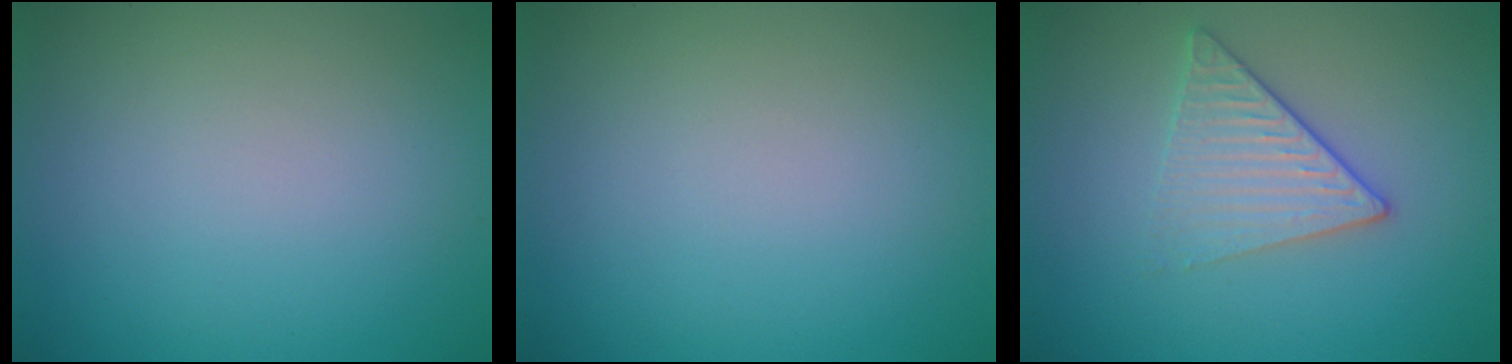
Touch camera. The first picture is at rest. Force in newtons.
{"total": 0.0}
{"total": 3.2, "press": 2.8, "slide": 1.6}